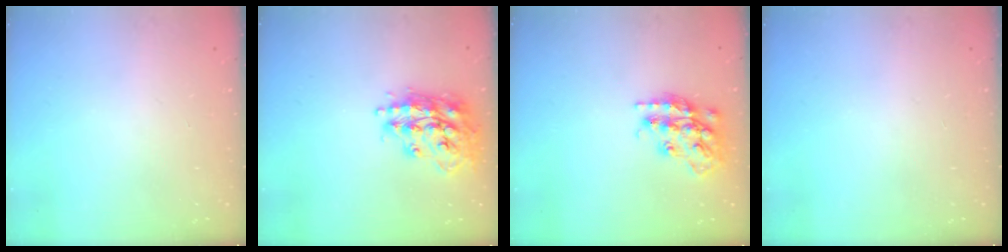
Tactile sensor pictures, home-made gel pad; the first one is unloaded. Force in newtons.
{"total": 17.7, "press": 17.6, "slide": 1.3}
{"total": 16.6, "press": 16.6, "slide": 1.1}
{"total": 0.0}